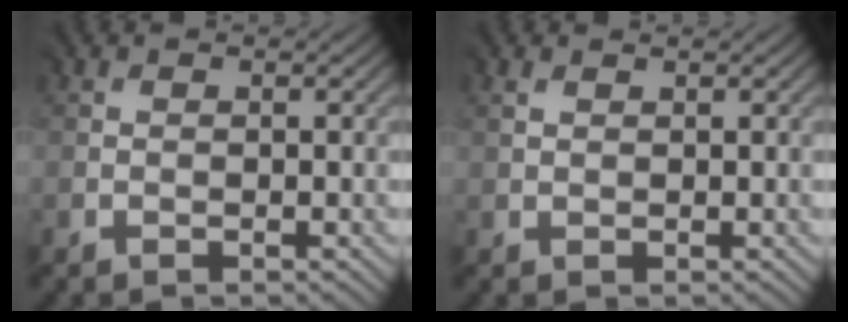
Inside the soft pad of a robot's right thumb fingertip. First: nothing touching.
{"total": 0.9, "force": [0.8, 0.3, 0.2], "torque": [-0.011, 0.002, 0.020]}